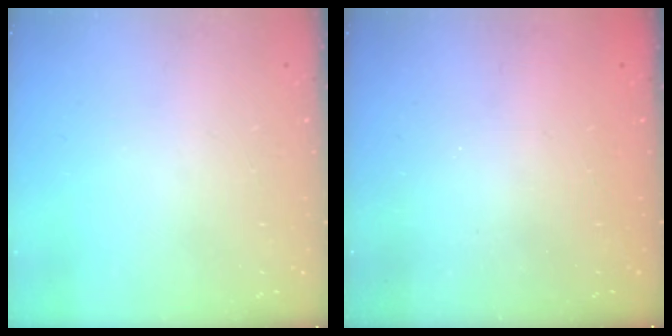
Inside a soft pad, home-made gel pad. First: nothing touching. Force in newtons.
{"total": 2.6, "press": 2.5, "slide": 0.8}